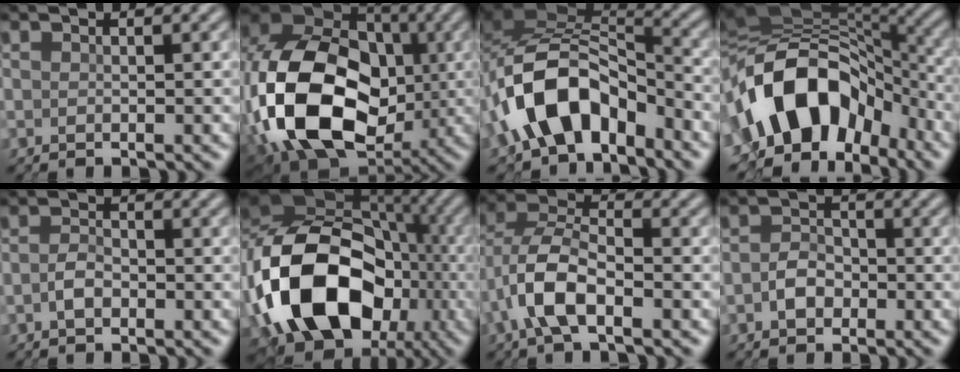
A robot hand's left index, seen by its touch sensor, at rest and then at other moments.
{"total": 19.2, "force": [-3.2, 13.8, 13.0], "torque": [-0.298, -0.019, -0.052]}
{"total": 10.0, "force": [-5.3, 5.7, 6.3], "torque": [-0.108, 0.011, -0.102]}
{"total": 14.0, "force": [-4.0, 9.4, 9.6], "torque": [-0.159, 0.012, -0.080]}
{"total": 1.5, "force": [-0.5, 0.7, 1.2], "torque": [-0.029, 0.006, -0.012]}
{"total": 17.4, "force": [-4.2, 12.2, 11.6], "torque": [-0.233, 0.000, -0.069]}
{"total": 5.6, "force": [-2.1, 2.5, 4.6], "torque": [-0.095, 0.012, -0.045]}
{"total": 2.1, "force": [-0.7, 1.4, 1.3], "torque": [-0.027, 0.006, -0.015]}